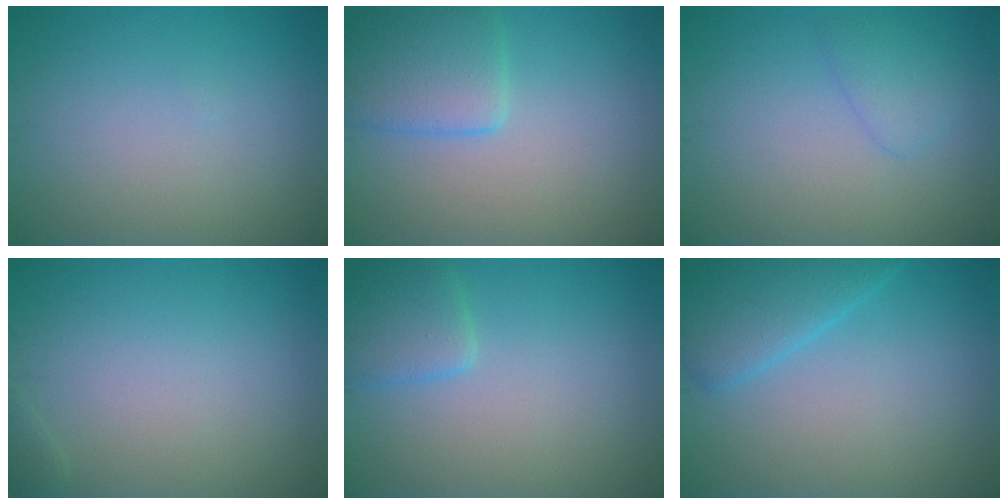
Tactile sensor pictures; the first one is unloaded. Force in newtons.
{"total": 4.1, "press": 4.1, "slide": 0.2}
{"total": 1.8, "press": 1.8, "slide": 0.1}
{"total": 0.5, "press": 0.5, "slide": 0.1}
{"total": 2.5, "press": 2.5, "slide": 0.2}
{"total": 4.1, "press": 4.0, "slide": 0.2}